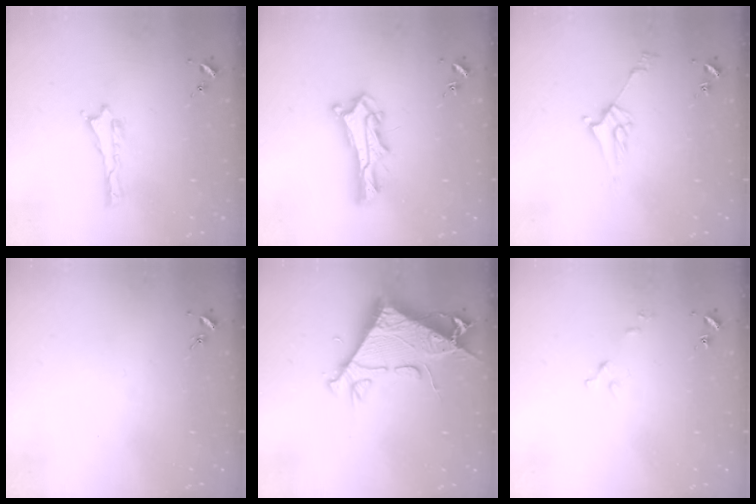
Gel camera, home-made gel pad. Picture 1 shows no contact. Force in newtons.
{"total": 6.8, "press": 6.8, "slide": 0.6}
{"total": 4.3, "press": 4.3, "slide": 0.5}
{"total": 0.0}
{"total": 8.6, "press": 8.6, "slide": 1.0}
{"total": 2.6, "press": 2.6, "slide": 0.3}